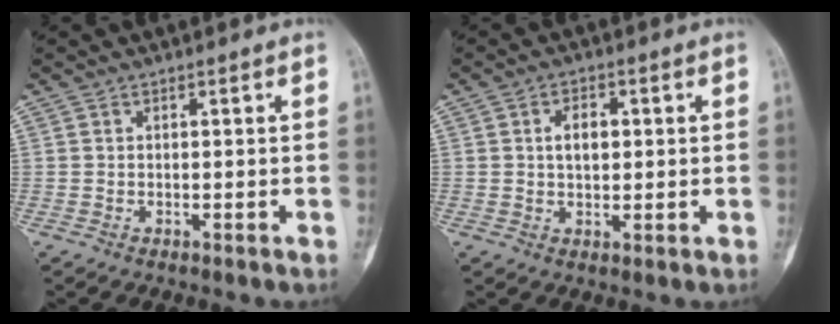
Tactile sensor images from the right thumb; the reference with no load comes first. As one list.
[{"total": 4.4, "force": [0.9, 2.6, 3.4], "torque": [-0.045, 0.000, 0.012]}]